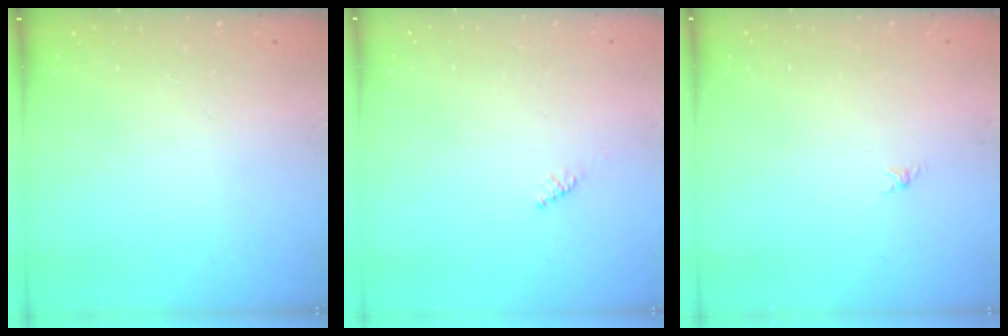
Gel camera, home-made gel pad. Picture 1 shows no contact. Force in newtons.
{"total": 1.6, "press": 1.5, "slide": 0.4}
{"total": 0.0}